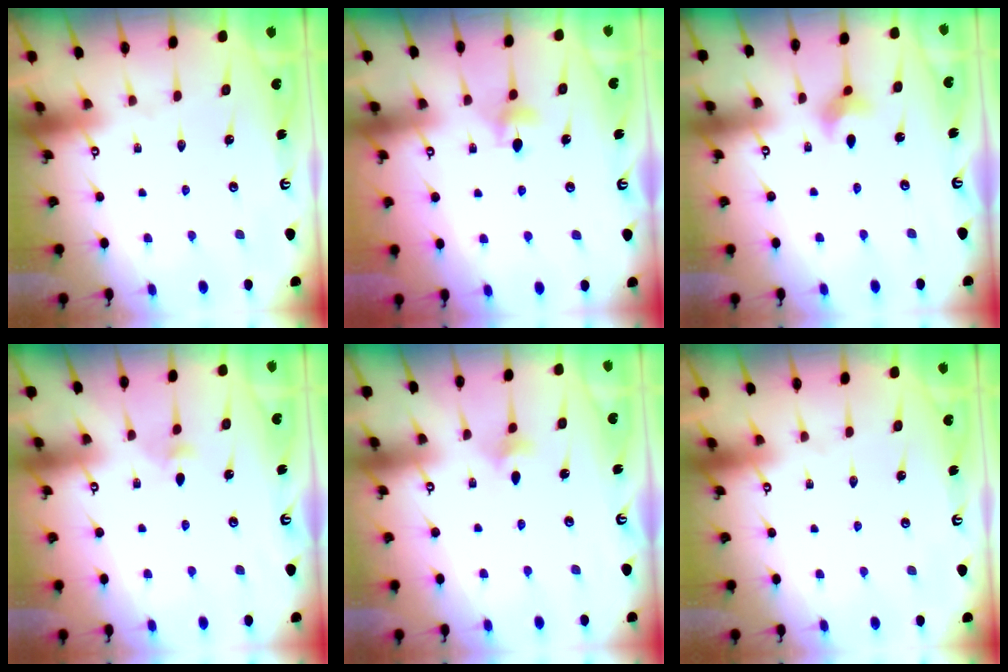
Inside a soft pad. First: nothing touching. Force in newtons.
{"total": 4.9, "press": 4.8, "slide": 0.7}
{"total": 3.1, "press": 3.1, "slide": 0.1}
{"total": 4.2, "press": 4.1, "slide": 0.9}
{"total": 3.5, "press": 3.4, "slide": 0.8}
{"total": 0.0}